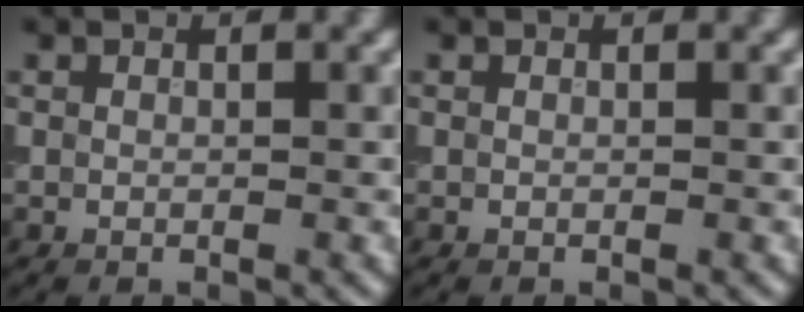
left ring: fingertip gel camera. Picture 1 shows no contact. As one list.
[{"total": 0.0}]